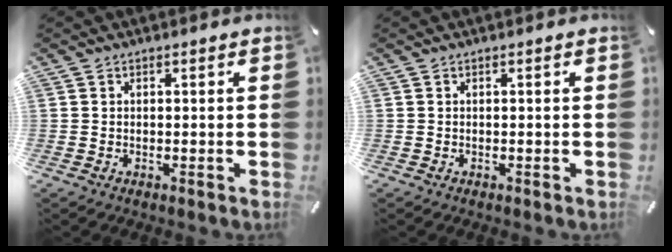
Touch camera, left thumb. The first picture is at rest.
{"total": 0.0}